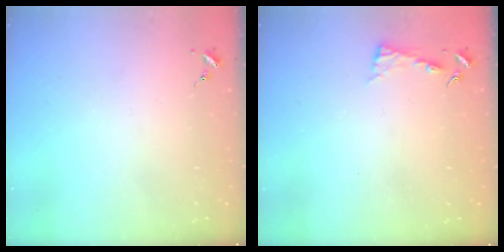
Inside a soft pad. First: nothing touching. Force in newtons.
{"total": 3.9, "press": 3.9, "slide": 0.4}